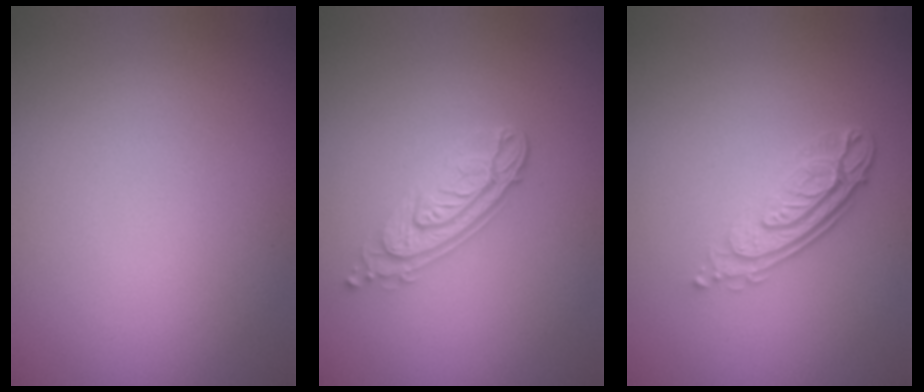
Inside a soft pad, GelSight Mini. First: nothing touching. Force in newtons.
{"total": 3.4, "press": 2.8, "slide": 1.9}
{"total": 4.0, "press": 2.8, "slide": 2.9}